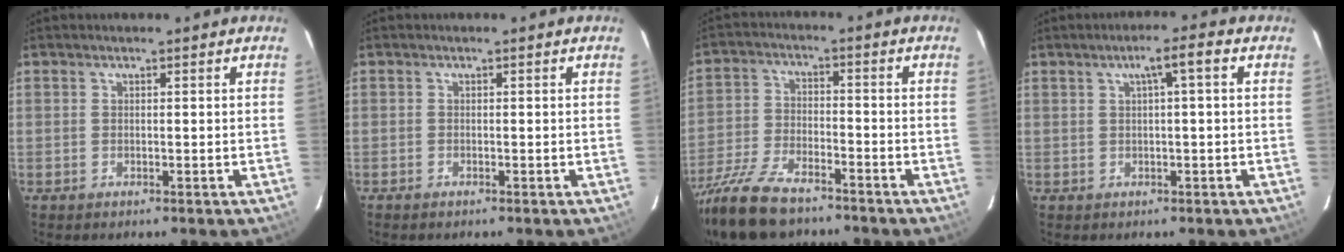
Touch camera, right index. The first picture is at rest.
{"total": 0.6, "force": [-0.6, 0.2, 0.1], "torque": [-0.004, -0.002, -0.012]}
{"total": 17.0, "force": [-13.5, 5.8, 8.5], "torque": [-0.195, -0.029, -0.249]}
{"total": 3.7, "force": [0.8, 0.1, 3.6], "torque": [-0.062, 0.011, 0.017]}